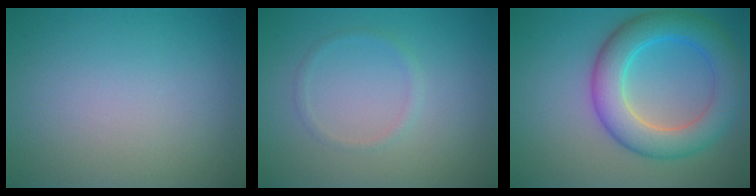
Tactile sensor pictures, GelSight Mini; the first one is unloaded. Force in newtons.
{"total": 1.0, "press": 0.9, "slide": 0.0}
{"total": 6.9, "press": 6.9, "slide": 0.3}